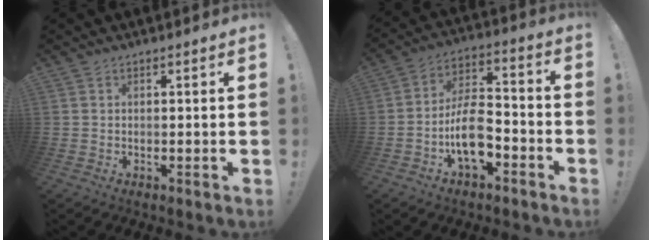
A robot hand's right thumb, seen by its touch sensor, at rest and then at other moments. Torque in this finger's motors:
{"motor_torque": [2.09, 1.34, 1.33, -1.14, 0.42]}